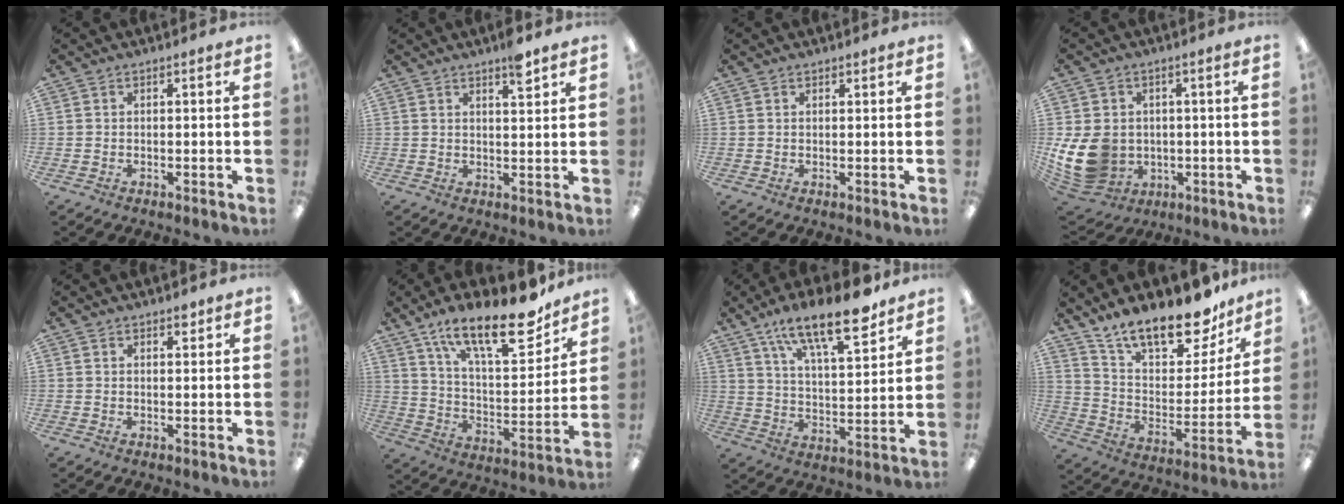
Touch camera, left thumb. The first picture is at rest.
{"total": 4.6, "force": [3.4, 0.9, 3.0], "torque": [-0.036, -0.018, 0.052]}
{"total": 0.7, "force": [0.6, 0.3, 0.2], "torque": [-0.003, 0.001, 0.011]}
{"total": 12.6, "force": [-1.0, 10.7, 6.6], "torque": [-0.163, -0.003, -0.011]}
{"total": 2.0, "force": [1.6, 0.9, 0.8], "torque": [-0.009, -0.003, 0.026]}
{"total": 22.1, "force": [15.8, 7.1, 13.7], "torque": [-0.211, -0.098, 0.262]}
{"total": 17.7, "force": [13.1, 5.5, 10.6], "torque": [-0.170, -0.073, 0.218]}
{"total": 19.9, "force": [16.7, 6.7, 8.6], "torque": [-0.142, -0.118, 0.289]}